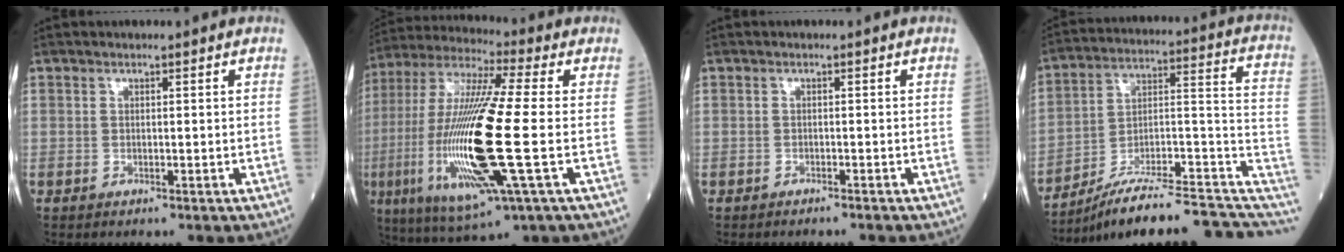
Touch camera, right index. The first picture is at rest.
{"total": 22.0, "force": [-3.7, 1.7, 21.6], "torque": [-0.482, -0.025, -0.068]}
{"total": 1.9, "force": [-1.7, -0.1, 0.8], "torque": [-0.013, 0.001, -0.019]}
{"total": 19.2, "force": [-15.8, 3.5, 10.4], "torque": [-0.107, 0.060, -0.234]}